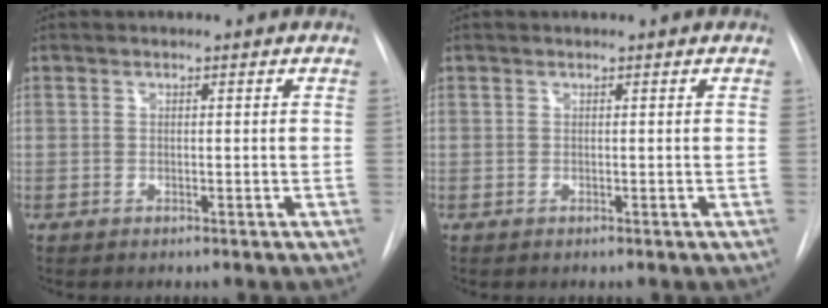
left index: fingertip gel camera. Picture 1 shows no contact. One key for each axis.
{"total": 0.0}